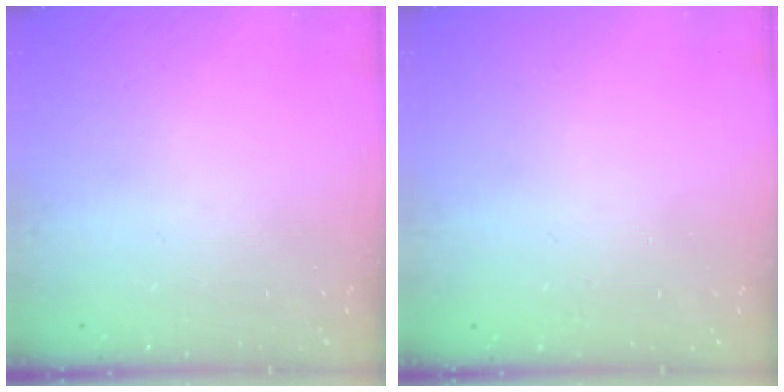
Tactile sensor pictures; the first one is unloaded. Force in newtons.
{"total": 2.6, "press": 2.6, "slide": 0.2}